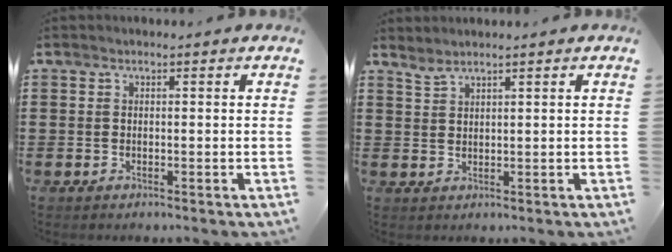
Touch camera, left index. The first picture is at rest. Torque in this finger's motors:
{"motor_torque": [0.22, -0.22, 0.00, 0.00]}